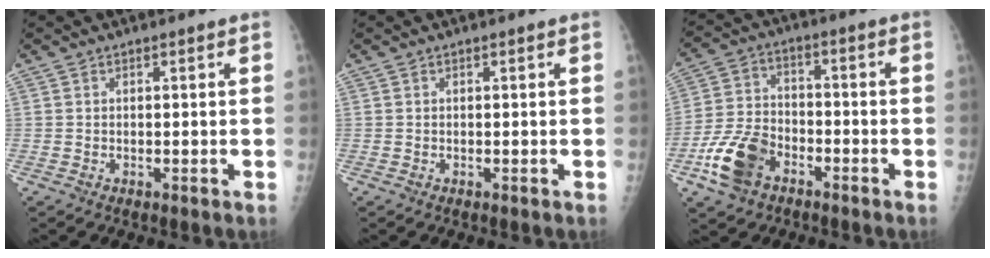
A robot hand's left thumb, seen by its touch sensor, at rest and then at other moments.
{"total": 0.0}
{"total": 10.9, "force": [-5.6, 7.0, 6.3], "torque": [-0.119, 0.026, -0.108]}